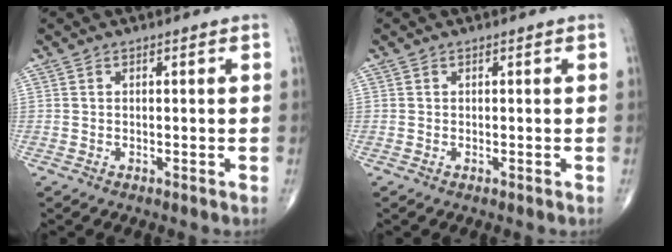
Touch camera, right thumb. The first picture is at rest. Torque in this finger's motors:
{"motor_torque": [-0.37, 0.11, 0.12, 0.10, 0.03]}